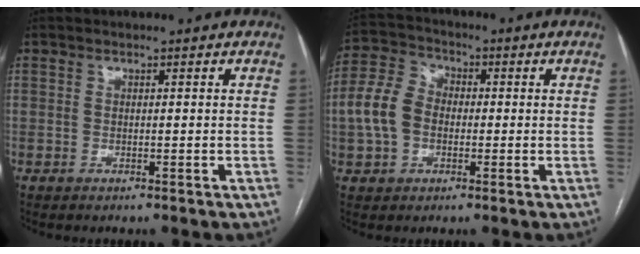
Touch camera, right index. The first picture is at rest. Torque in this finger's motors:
{"motor_torque": [0.33, -0.14, 0.60, 0.12]}